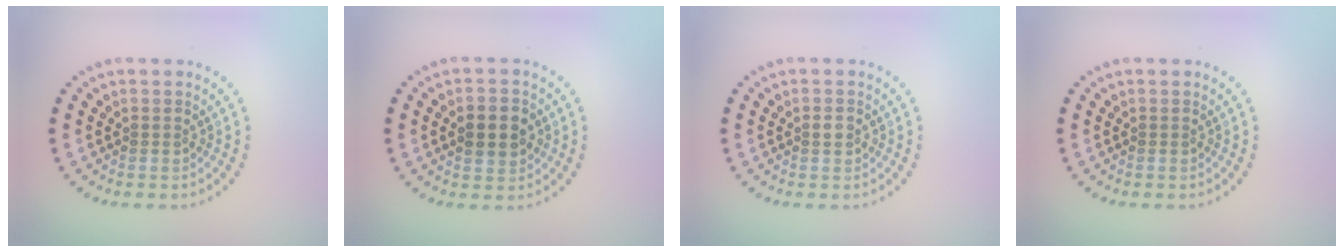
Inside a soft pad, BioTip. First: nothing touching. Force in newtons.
{"total": 3.7, "press": 3.7, "slide": 0.2}
{"total": 1.1, "press": 1.1, "slide": 0.2}
{"total": 0.0}